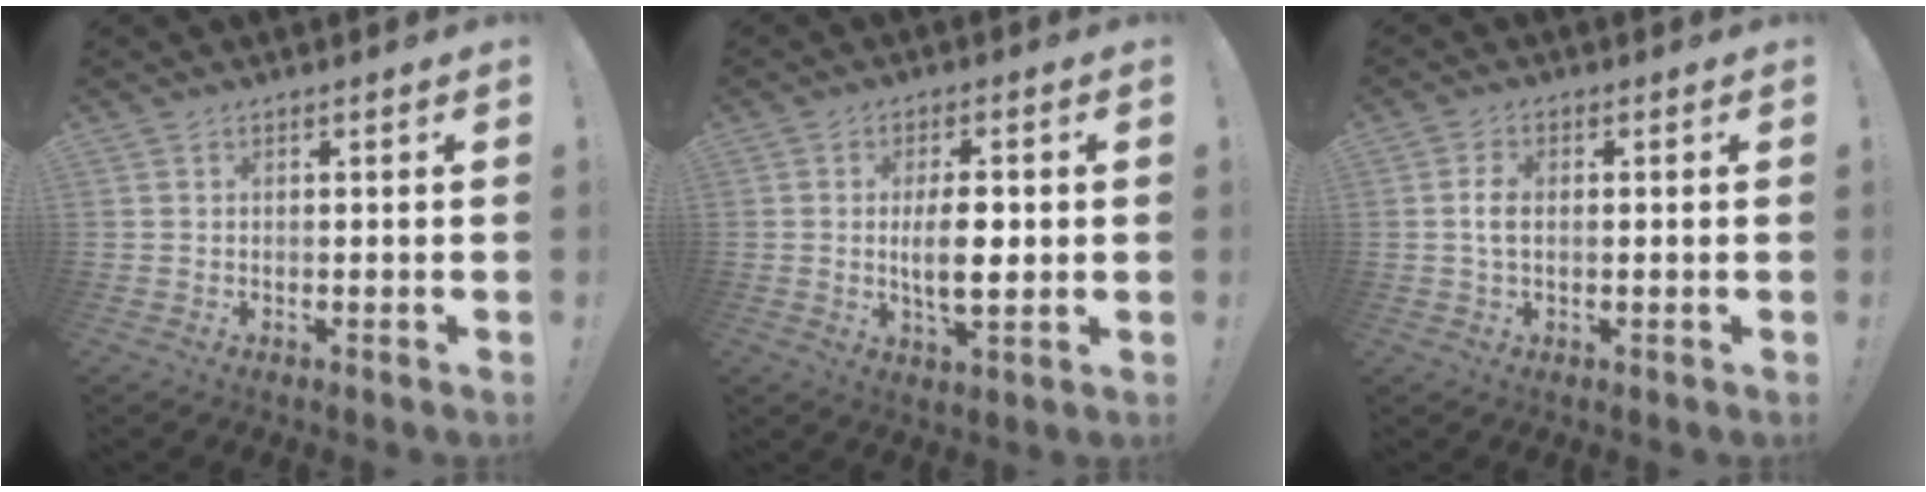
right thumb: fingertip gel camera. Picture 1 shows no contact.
{"total": 8.7, "force": [0.0, 3.1, 8.2], "torque": [-0.140, -0.009, -0.006]}
{"total": 3.8, "force": [0.0, 2.1, 3.1], "torque": [-0.061, 0.004, -0.002]}